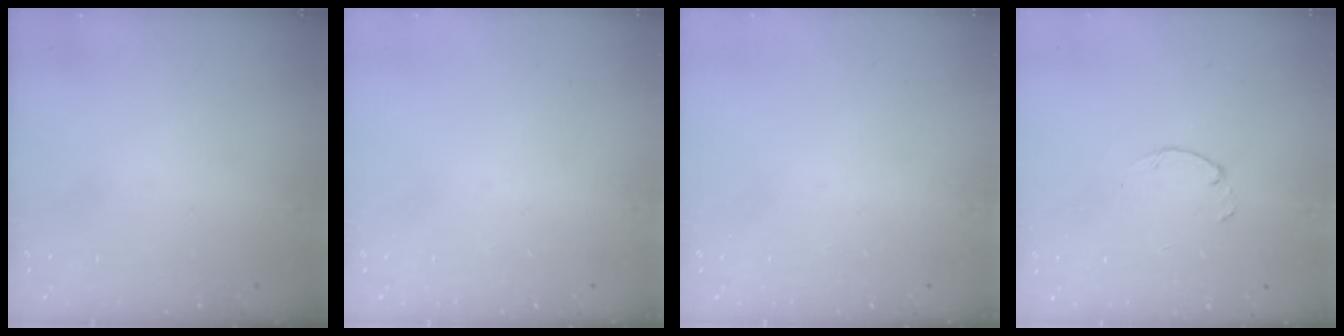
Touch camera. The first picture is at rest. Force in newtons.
{"total": 0.0}
{"total": 0.0}
{"total": 1.5, "press": 1.4, "slide": 0.3}